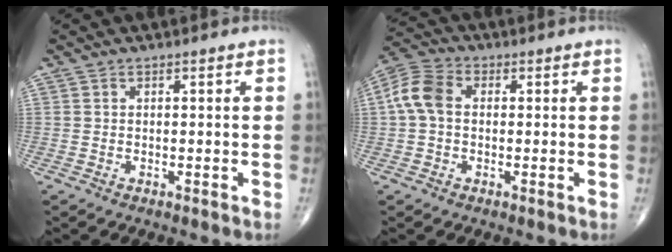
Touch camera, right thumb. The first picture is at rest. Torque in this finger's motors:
{"motor_torque": [0.40, 0.39, 0.69, 0.04, 0.05]}